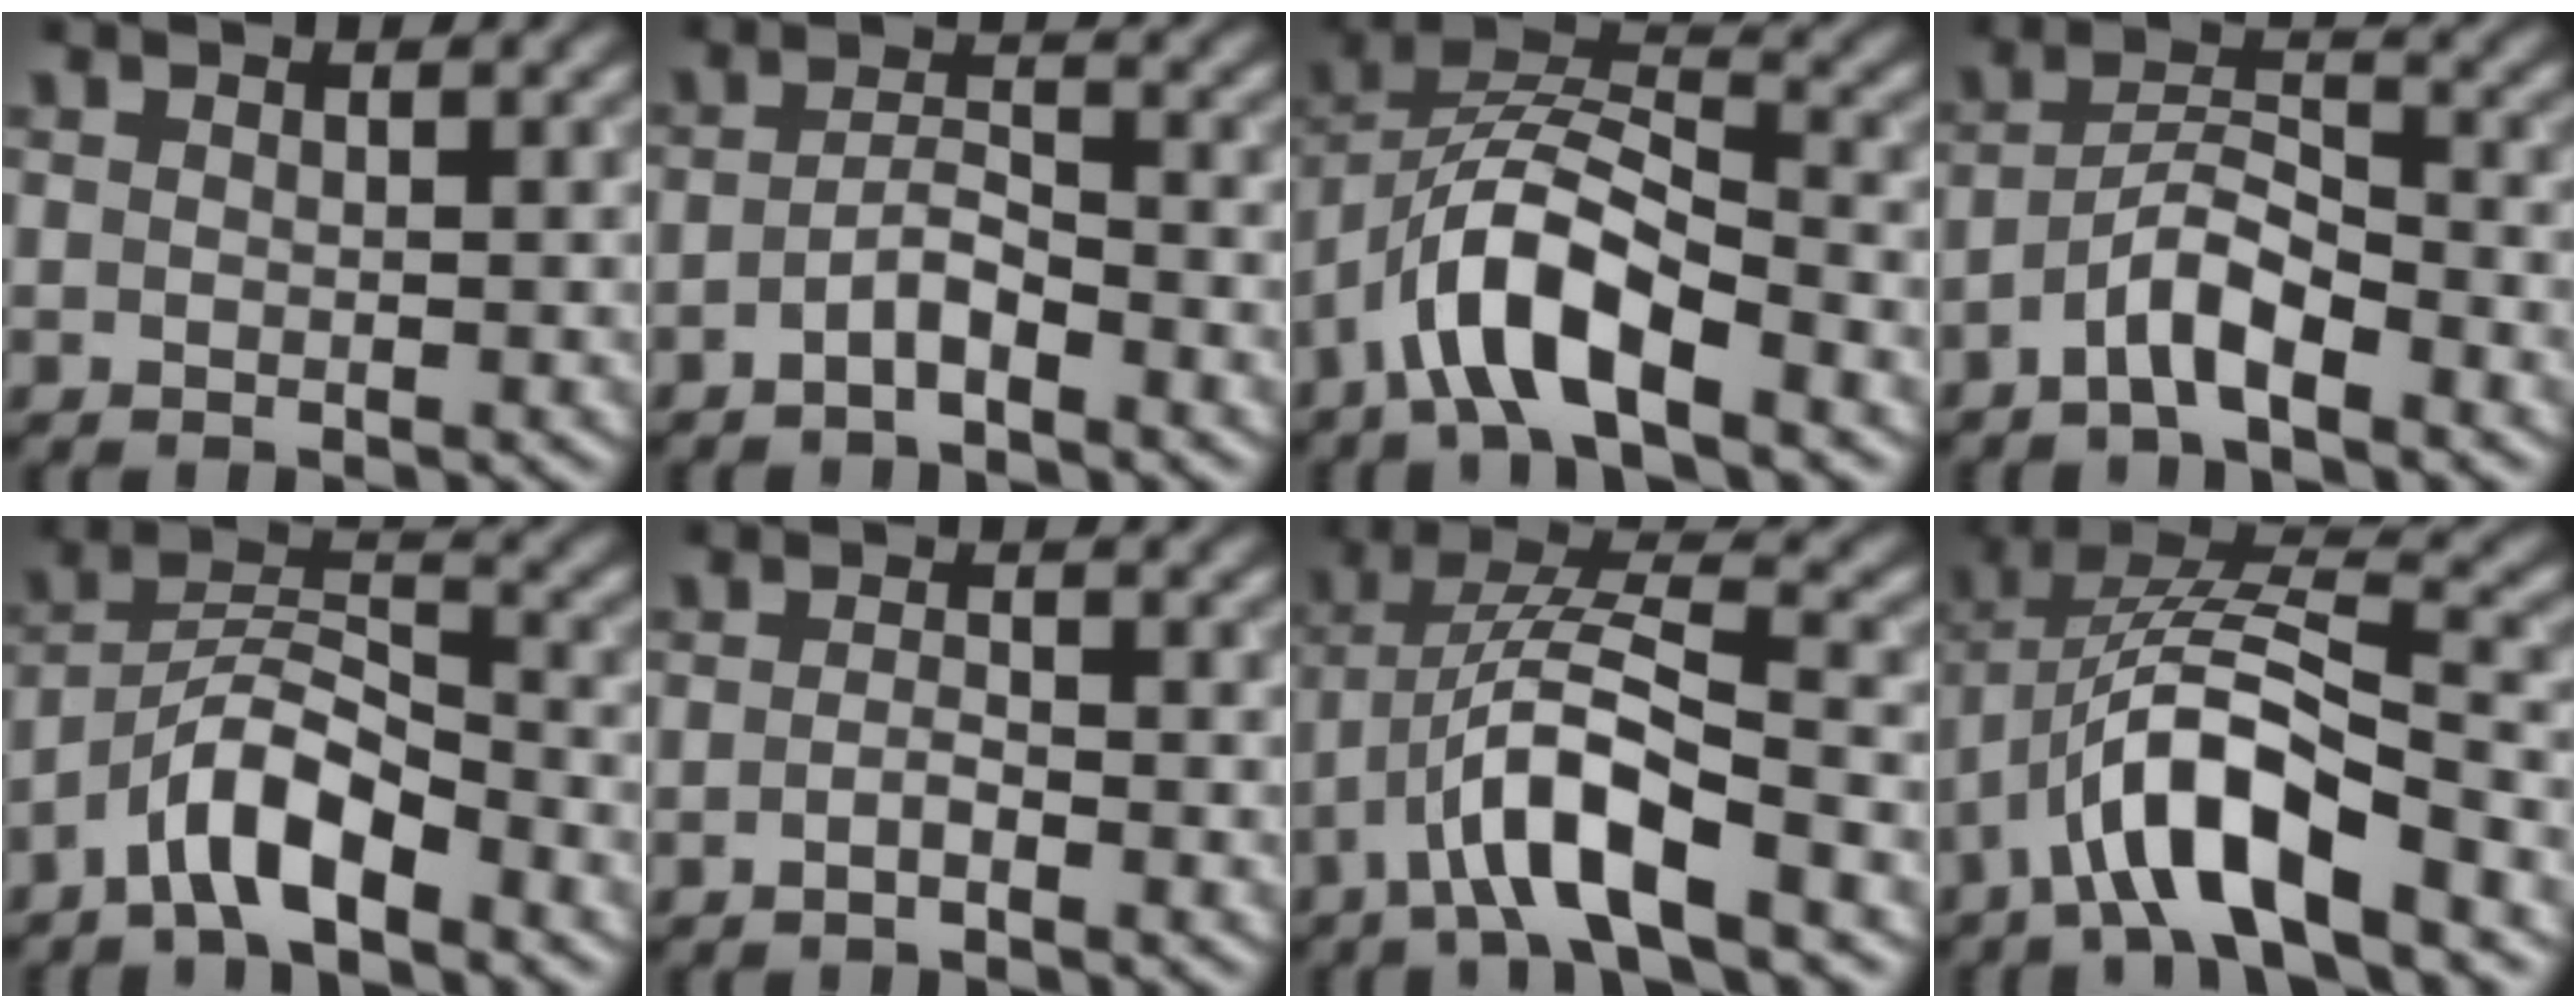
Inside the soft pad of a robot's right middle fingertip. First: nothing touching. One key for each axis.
{"total": 2.3, "fx": -1.5, "fy": 0.6, "fz": 1.7, "tx": -0.034, "ty": 0.008, "tz": -0.032}
{"total": 8.2, "fx": -4.5, "fy": 2.7, "fz": 6.3, "tx": -0.111, "ty": 0.014, "tz": -0.092}
{"total": 4.0, "fx": -2.7, "fy": 1.0, "fz": 2.7, "tx": -0.051, "ty": 0.013, "tz": -0.057}
{"total": 5.6, "fx": -3.9, "fy": 1.6, "fz": 3.7, "tx": -0.064, "ty": 0.011, "tz": -0.079}
{"total": 1.2, "fx": -0.7, "fy": 0.3, "fz": 0.9, "tx": -0.018, "ty": 0.002, "tz": -0.014}
{"total": 7.8, "fx": -3.7, "fy": 1.8, "fz": 6.6, "tx": -0.120, "ty": 0.018, "tz": -0.071}
{"total": 8.9, "fx": -4.1, "fy": 2.7, "fz": 7.4, "tx": -0.134, "ty": 0.016, "tz": -0.079}